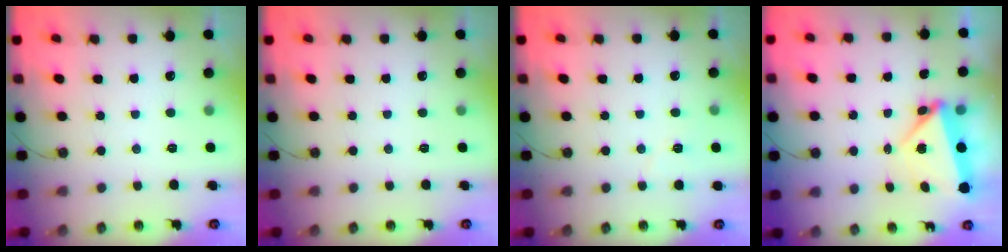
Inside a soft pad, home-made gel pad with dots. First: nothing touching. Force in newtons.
{"total": 0.0}
{"total": 5.2, "press": 4.6, "slide": 2.4}
{"total": 7.0, "press": 4.9, "slide": 5.0}